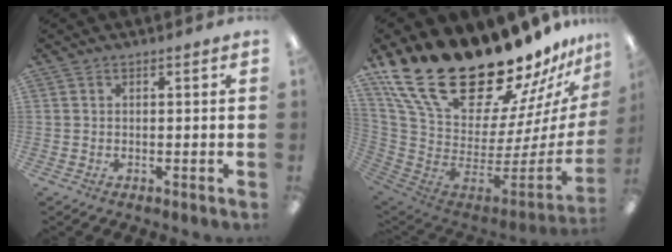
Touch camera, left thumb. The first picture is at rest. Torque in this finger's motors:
{"motor_torque": [2.10, 2.41, 1.07, -1.70, 0.19]}